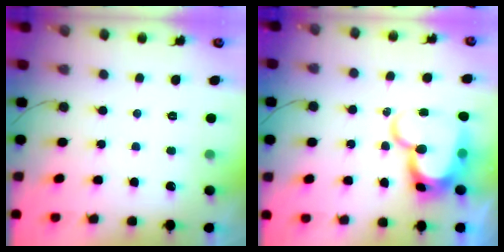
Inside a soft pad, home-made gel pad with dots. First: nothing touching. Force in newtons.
{"total": 18.8, "press": 18.7, "slide": 1.5}